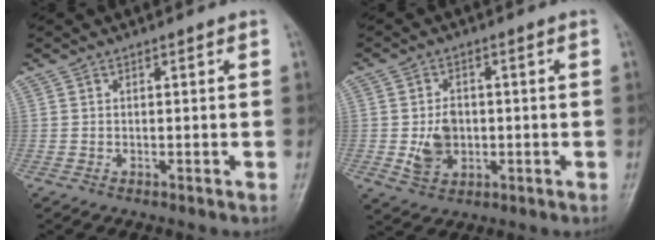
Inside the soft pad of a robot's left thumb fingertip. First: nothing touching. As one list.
[{"total": 6.2, "force": [-0.6, 4.7, 4.0], "torque": [-0.052, -0.001, -0.005]}]